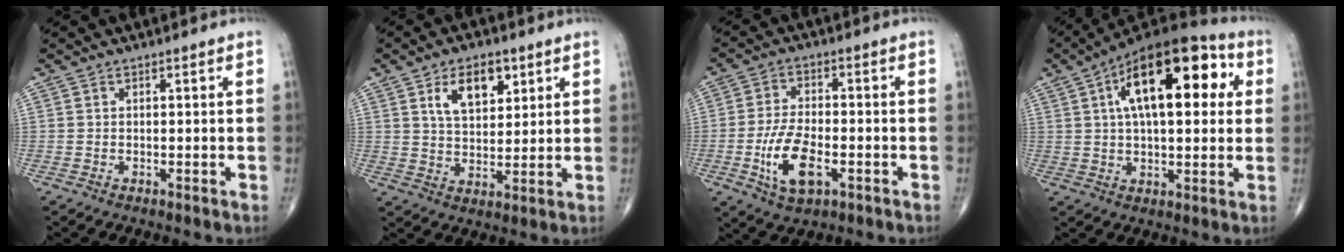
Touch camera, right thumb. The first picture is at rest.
{"total": 9.1, "force": [4.2, 5.1, 6.3], "torque": [-0.081, -0.020, 0.074]}
{"total": 10.1, "force": [-3.2, 4.8, 8.2], "torque": [-0.159, 0.008, -0.056]}
{"total": 22.3, "force": [6.2, 10.1, 18.8], "torque": [-0.274, 0.021, 0.087]}